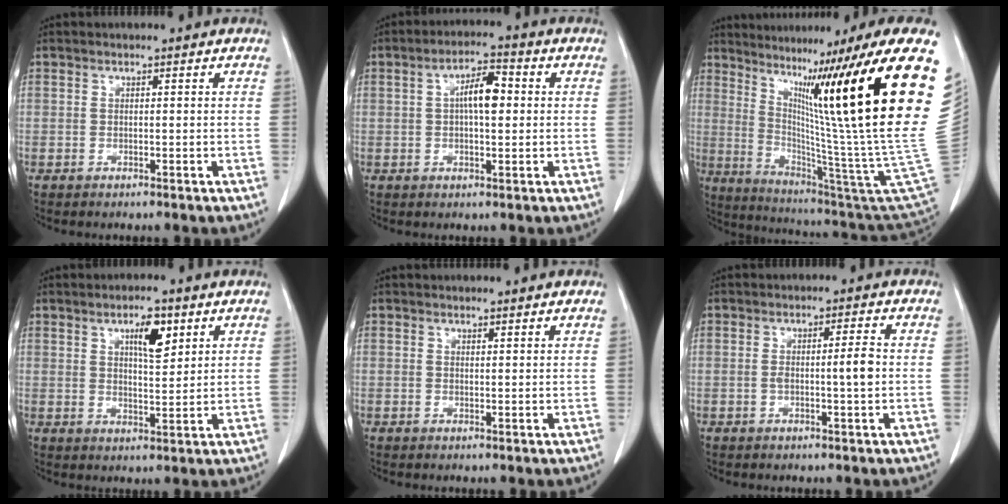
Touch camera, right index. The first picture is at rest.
{"total": 5.8, "force": [0.7, 1.8, 5.5], "torque": [-0.099, 0.013, 0.010]}
{"total": 35.0, "force": [12.9, 0.3, 32.6], "torque": [-0.383, 0.001, 0.205]}
{"total": 5.6, "force": [2.9, 1.6, 4.5], "torque": [-0.077, 0.000, 0.048]}
{"total": 1.5, "force": [1.5, 0.0, 0.3], "torque": [-0.015, -0.007, 0.018]}
{"total": 3.4, "force": [-0.2, 0.1, 3.4], "torque": [-0.060, 0.001, -0.002]}